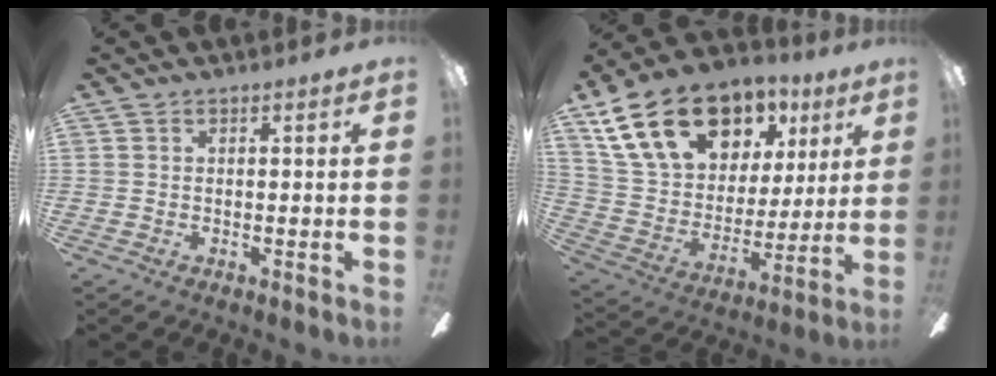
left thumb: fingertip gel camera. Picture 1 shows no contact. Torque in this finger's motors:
{"motor_torque": [2.44, 2.47, 1.53, -1.24, 0.26]}